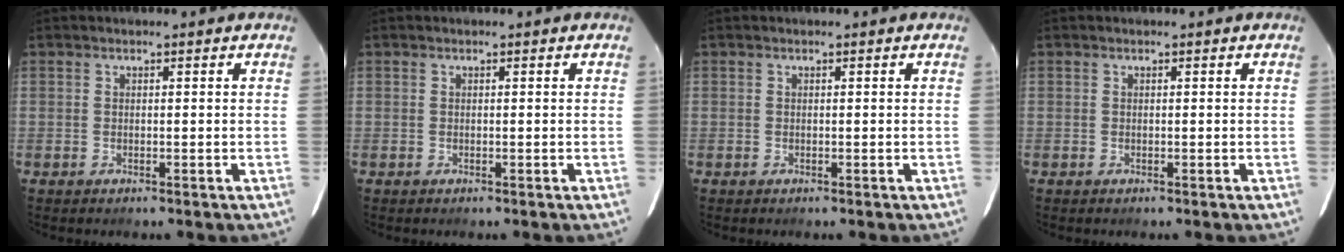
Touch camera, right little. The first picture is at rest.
{"total": 0.0}
{"total": 0.0}
{"total": 0.0}